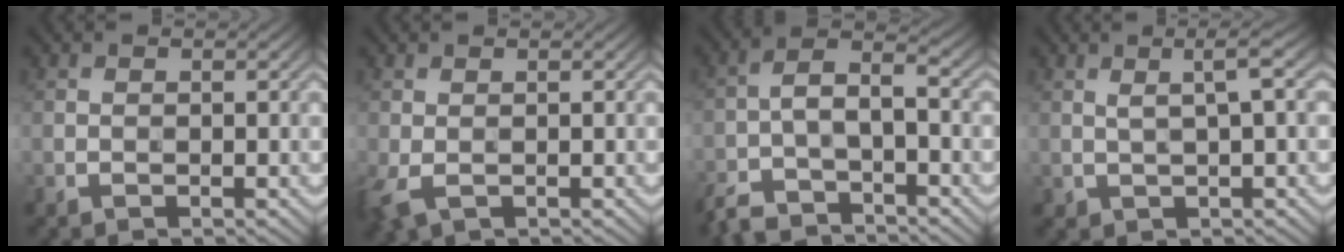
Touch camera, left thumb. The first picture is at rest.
{"total": 3.0, "force": [-0.8, 1.7, 2.4], "torque": [-0.073, -0.006, -0.016]}
{"total": 6.5, "force": [-4.7, 2.2, 3.9], "torque": [-0.078, -0.003, -0.102]}
{"total": 3.0, "force": [0.9, 0.5, 2.8], "torque": [-0.053, 0.009, 0.019]}